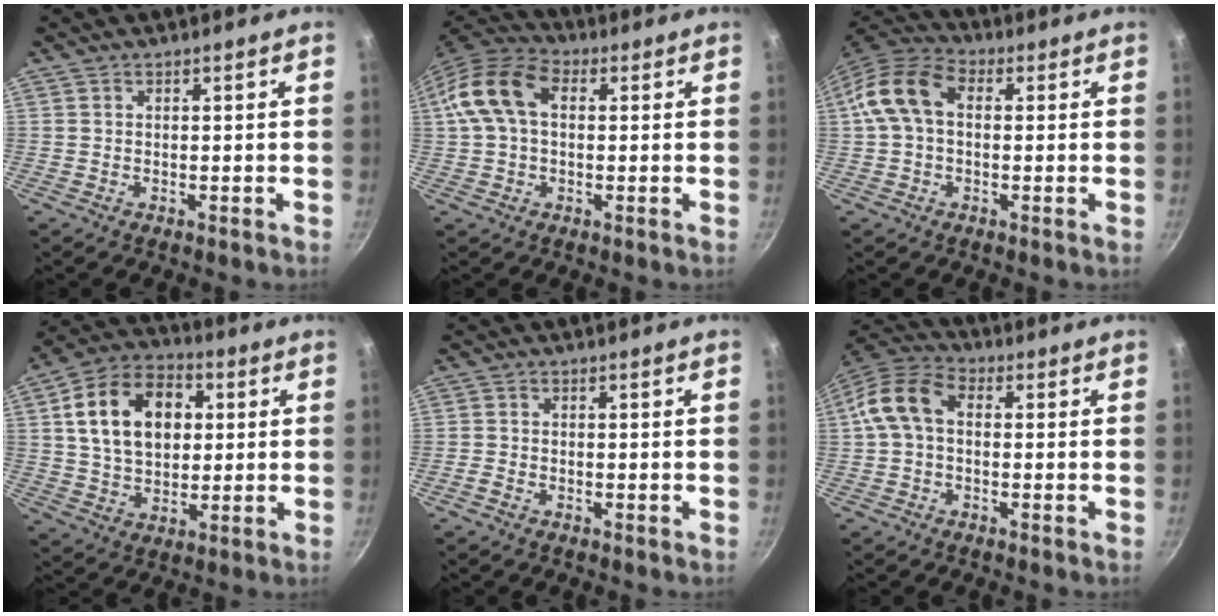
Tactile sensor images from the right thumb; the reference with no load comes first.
{"total": 11.8, "force": [2.1, 7.6, 8.8], "torque": [-0.158, 0.029, 0.021]}
{"total": 10.5, "force": [1.3, 7.1, 7.7], "torque": [-0.135, 0.030, 0.005]}
{"total": 16.7, "force": [3.4, 11.7, 11.4], "torque": [-0.166, 0.013, 0.049]}
{"total": 1.4, "force": [-0.9, 0.8, 0.6], "torque": [-0.020, 0.004, -0.023]}
{"total": 9.1, "force": [0.5, 6.2, 6.6], "torque": [-0.123, 0.031, -0.008]}